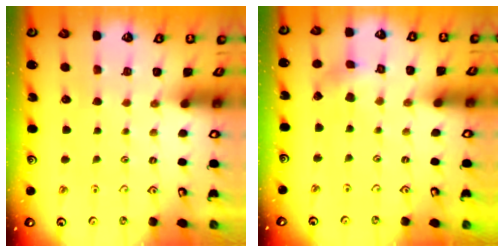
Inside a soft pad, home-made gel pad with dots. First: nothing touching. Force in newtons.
{"total": 2.3, "press": 2.2, "slide": 0.4}